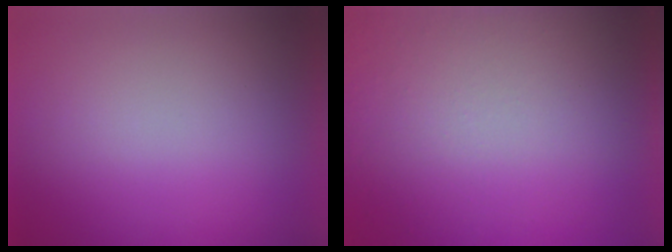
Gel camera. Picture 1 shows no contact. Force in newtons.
{"total": 8.4}